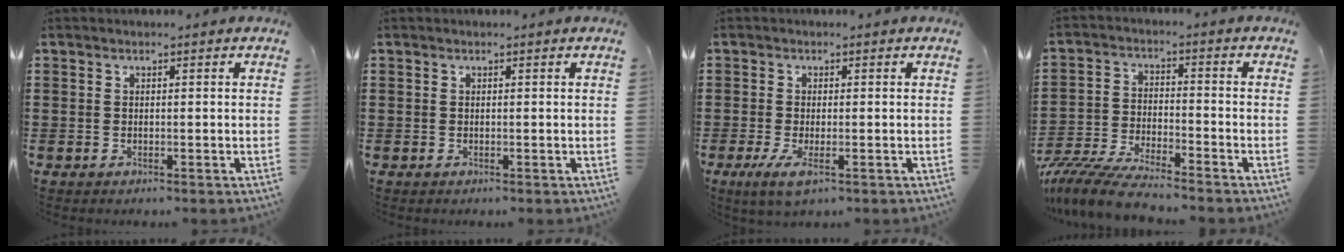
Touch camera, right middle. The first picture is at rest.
{"total": 0.0}
{"total": 2.5, "force": [-0.6, 0.7, 2.3], "torque": [-0.053, -0.009, -0.010]}
{"total": 7.5, "force": [-7.1, 0.4, 2.6], "torque": [-0.067, -0.003, -0.142]}